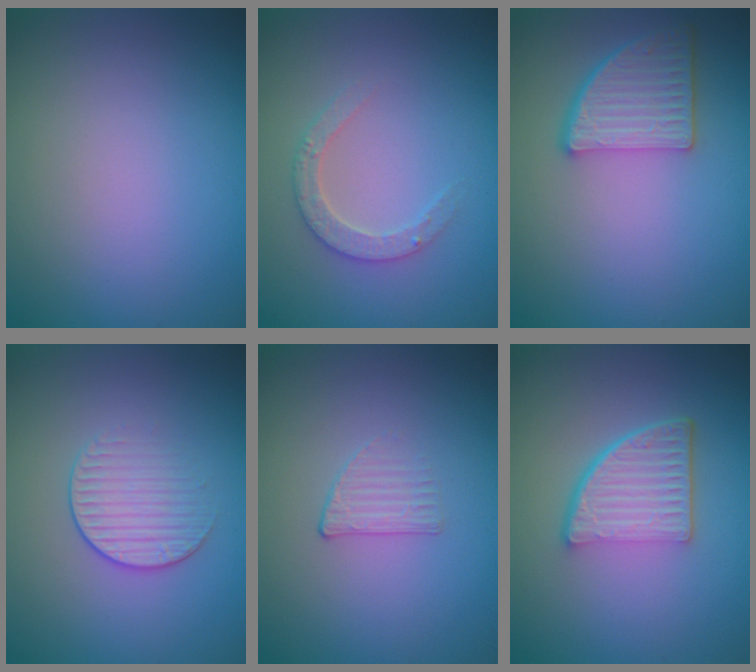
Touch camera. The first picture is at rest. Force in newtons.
{"total": 2.4, "press": 2.3, "slide": 0.5}
{"total": 4.5, "press": 4.0, "slide": 2.1}
{"total": 2.0, "press": 1.4, "slide": 1.4}
{"total": 1.2, "press": 0.6, "slide": 1.0}
{"total": 5.2, "press": 3.6, "slide": 3.8}